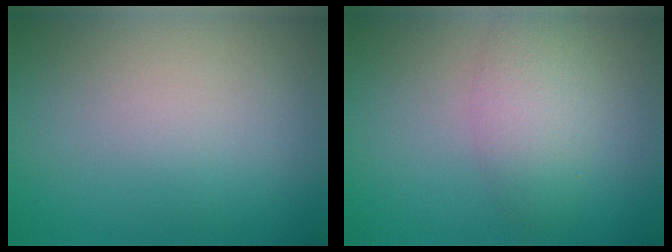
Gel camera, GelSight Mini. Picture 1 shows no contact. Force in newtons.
{"total": 3.3, "press": 3.3, "slide": 0.2}